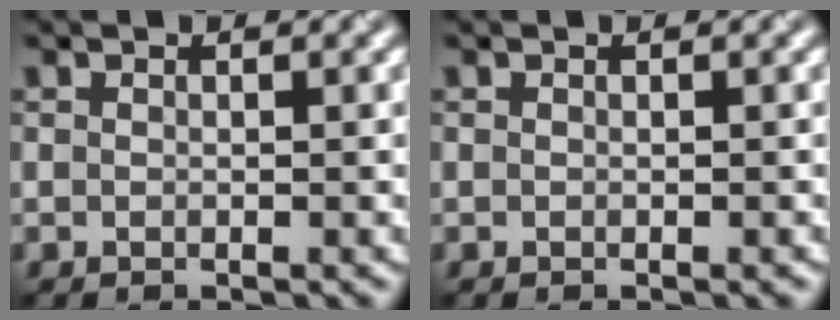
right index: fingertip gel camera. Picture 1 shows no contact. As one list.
[{"total": 0.0}]